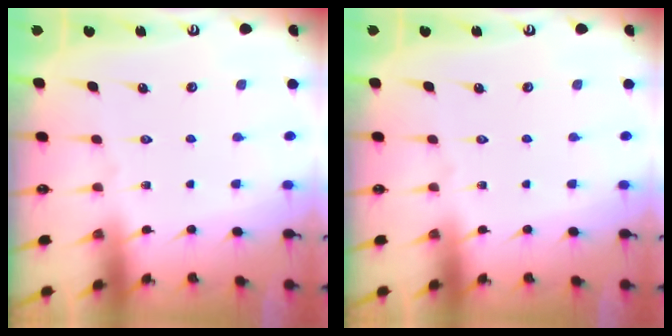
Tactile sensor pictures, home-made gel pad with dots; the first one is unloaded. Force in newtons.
{"total": 0.0}